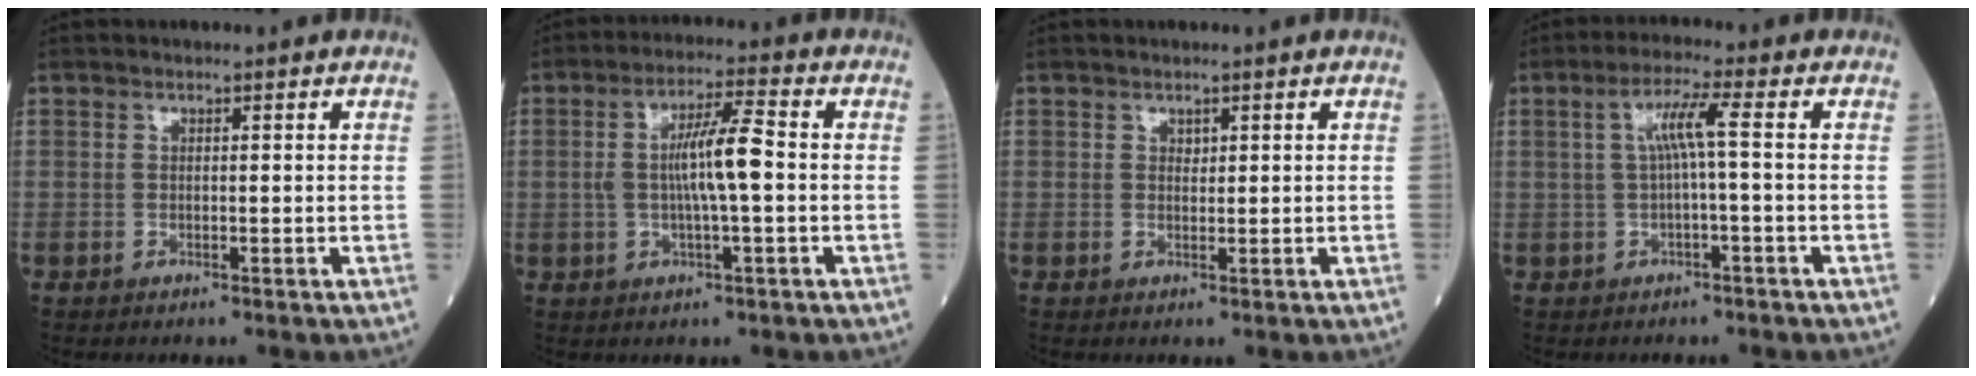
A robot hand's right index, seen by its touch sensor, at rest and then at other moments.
{"total": 7.7, "force": [-0.1, 0.6, 7.7], "torque": [-0.144, 0.009, -0.006]}
{"total": 0.7, "force": [0.4, 0.5, 0.3], "torque": [-0.001, -0.002, 0.007]}
{"total": 4.5, "force": [0.3, -0.2, 4.5], "torque": [-0.084, 0.016, 0.009]}